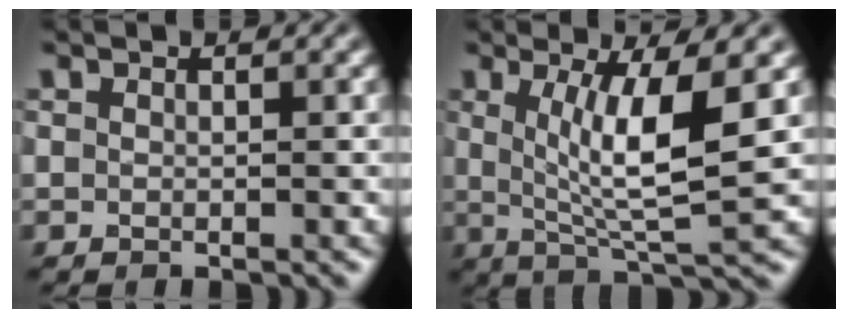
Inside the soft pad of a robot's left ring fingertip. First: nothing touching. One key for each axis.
{"total": 7.1, "fx": 1.2, "fy": 1.5, "fz": 6.8, "tx": -0.116, "ty": -0.010, "tz": 0.025}